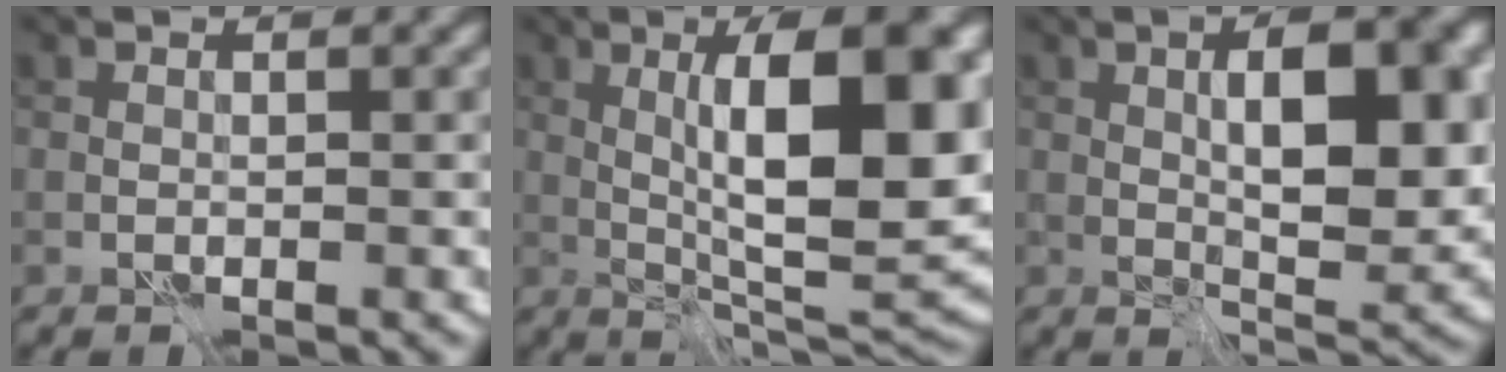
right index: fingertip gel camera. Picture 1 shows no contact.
{"total": 13.5, "force": [1.8, 4.0, 12.7], "torque": [-0.181, 0.004, 0.029]}
{"total": 8.6, "force": [1.5, 3.0, 7.9], "torque": [-0.114, 0.002, 0.025]}